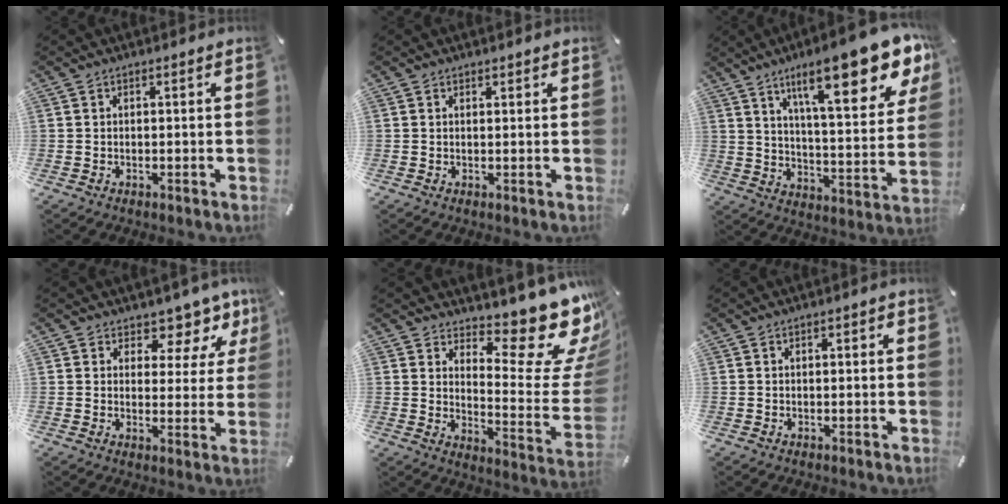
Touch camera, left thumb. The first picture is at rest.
{"total": 0.8, "force": [0.6, 0.4, 0.2], "torque": [-0.004, -0.001, 0.013]}
{"total": 22.2, "force": [12.7, 6.8, 16.8], "torque": [-0.253, -0.070, 0.198]}
{"total": 7.9, "force": [6.1, 4.1, 2.8], "torque": [-0.030, -0.058, 0.103]}
{"total": 17.4, "force": [12.6, 6.3, 10.4], "torque": [-0.106, -0.124, 0.202]}
{"total": 1.0, "force": [0.1, 0.6, 0.8], "torque": [-0.016, 0.005, 0.001]}